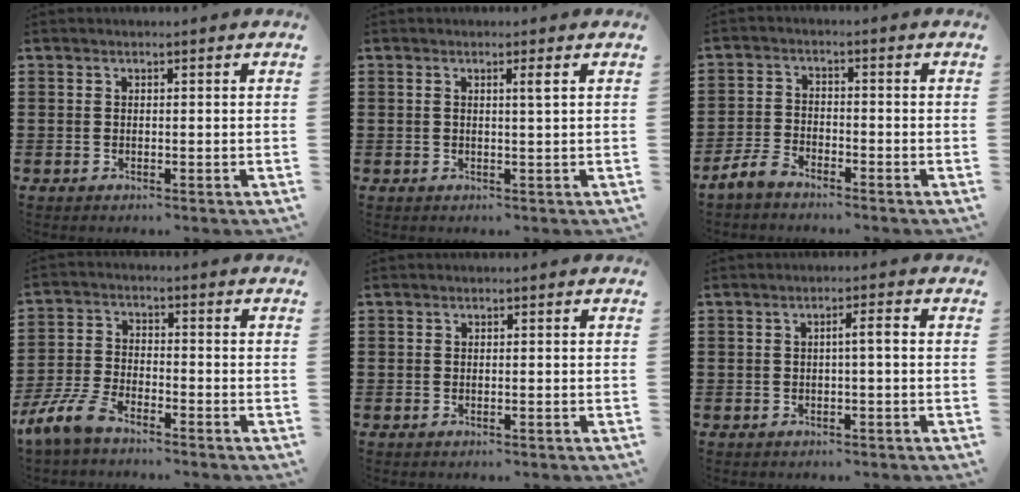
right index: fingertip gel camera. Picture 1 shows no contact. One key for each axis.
{"total": 1.4, "fx": 0.4, "fy": -0.2, "fz": 1.3, "tx": -0.023, "ty": -0.002, "tz": 0.004}
{"total": 3.4, "fx": -3.0, "fy": 0.9, "fz": 1.4, "tx": -0.046, "ty": 0.005, "tz": -0.066}
{"total": 6.2, "fx": -5.1, "fy": 1.4, "fz": 3.4, "tx": -0.102, "ty": -0.013, "tz": -0.105}
{"total": 0.0}
{"total": 2.0, "fx": -0.2, "fy": 0.1, "fz": 2.0, "tx": -0.036, "ty": 0.000, "tz": -0.005}